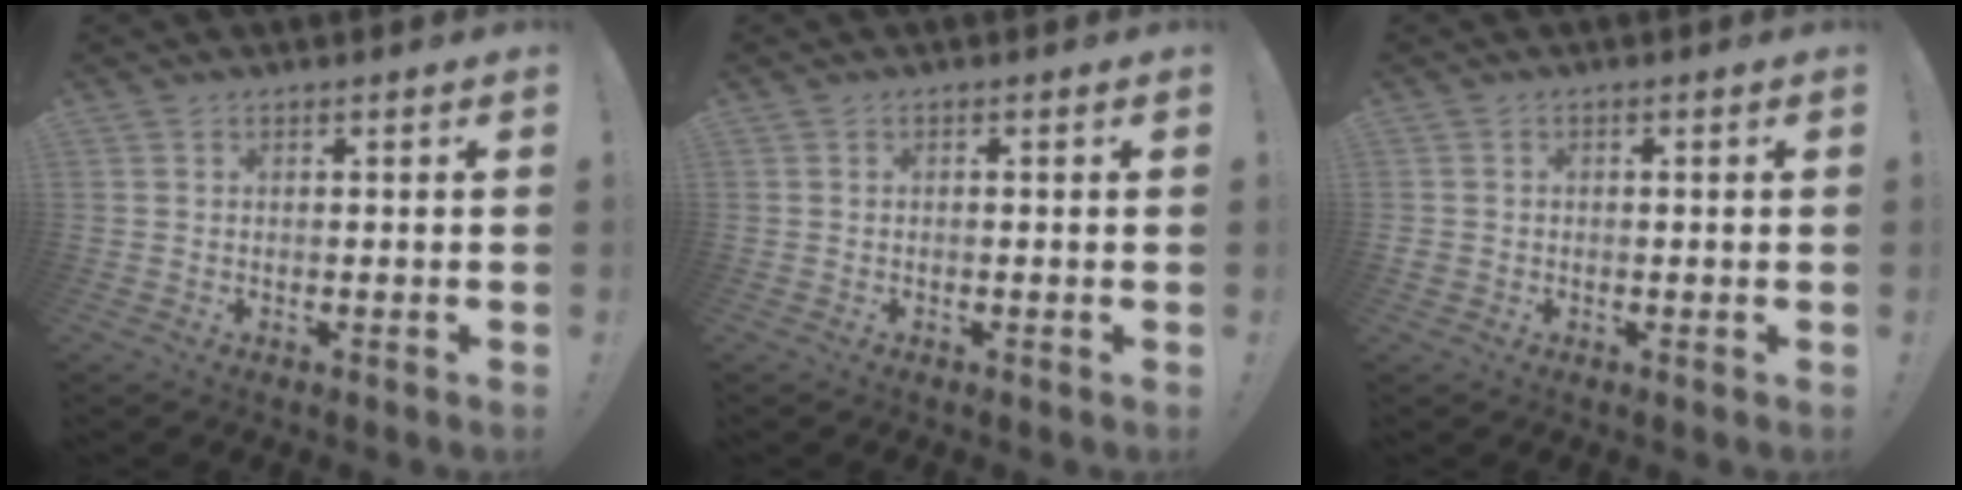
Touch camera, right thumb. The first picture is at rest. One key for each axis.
{"total": 0.0}
{"total": 1.6, "fx": -0.5, "fy": 1.4, "fz": 0.6, "tx": -0.013, "ty": 0.005, "tz": -0.009}